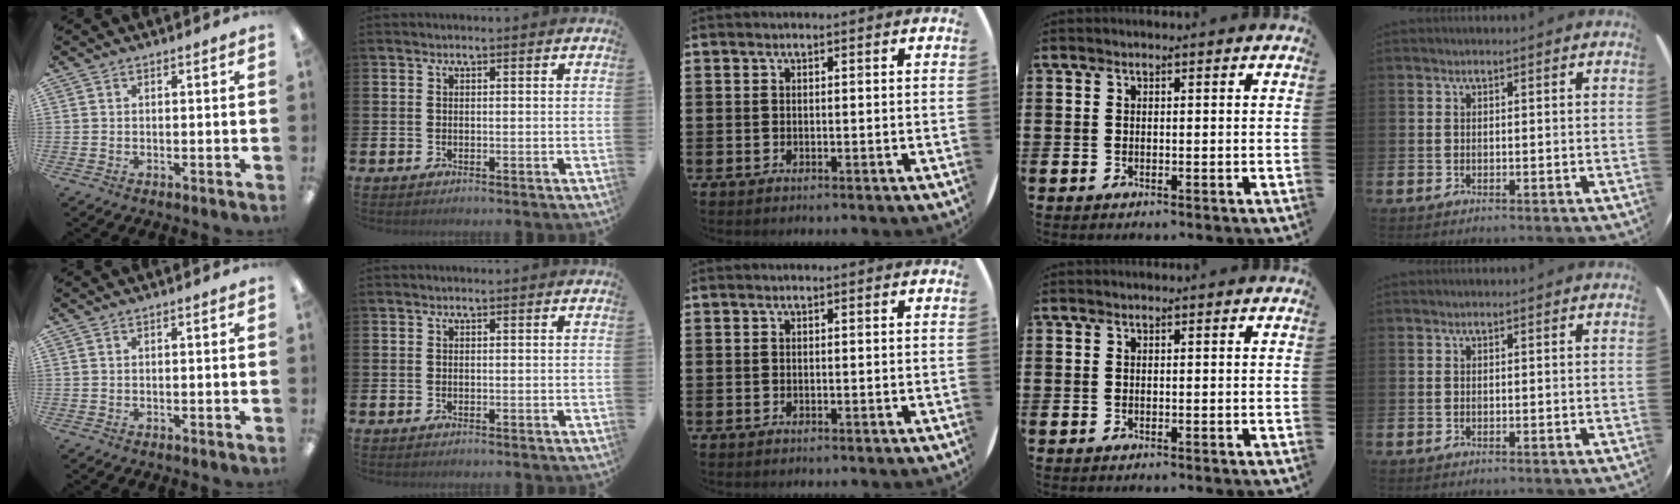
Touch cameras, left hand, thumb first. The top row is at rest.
{}